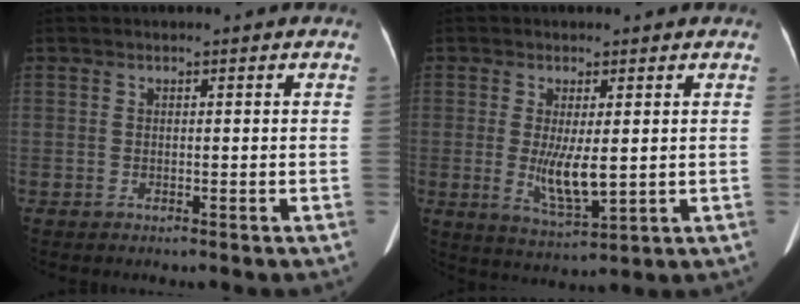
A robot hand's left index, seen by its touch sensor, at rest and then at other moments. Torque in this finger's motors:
{"motor_torque": [1.29, 0.19, 0.62, 0.20]}